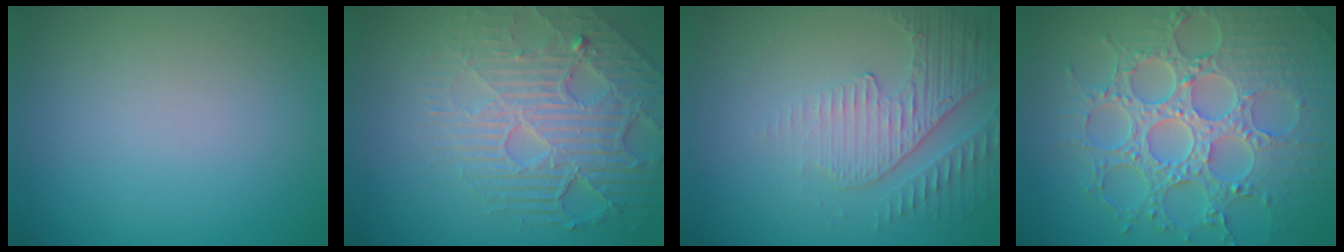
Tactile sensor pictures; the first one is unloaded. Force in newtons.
{"total": 6.1, "press": 5.0, "slide": 3.6}
{"total": 4.9, "press": 3.3, "slide": 3.6}
{"total": 8.8, "press": 6.6, "slide": 5.8}